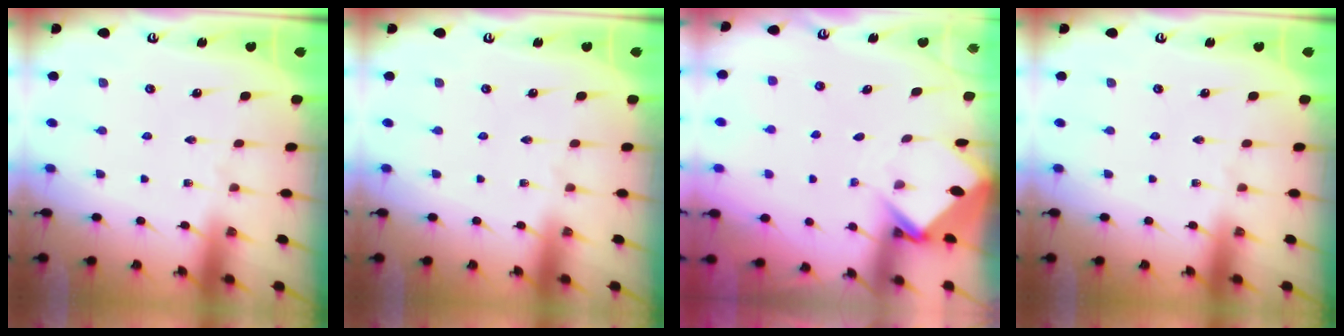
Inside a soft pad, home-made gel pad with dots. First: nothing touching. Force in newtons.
{"total": 0.0}
{"total": 3.5, "press": 3.5, "slide": 0.3}
{"total": 0.0}